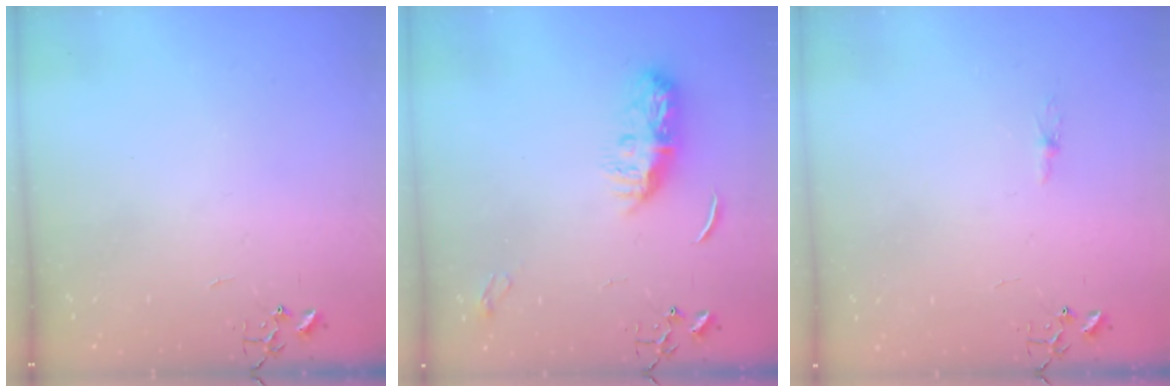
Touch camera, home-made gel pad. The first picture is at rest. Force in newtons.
{"total": 9.4, "press": 9.4, "slide": 0.4}
{"total": 2.2, "press": 2.2, "slide": 0.3}